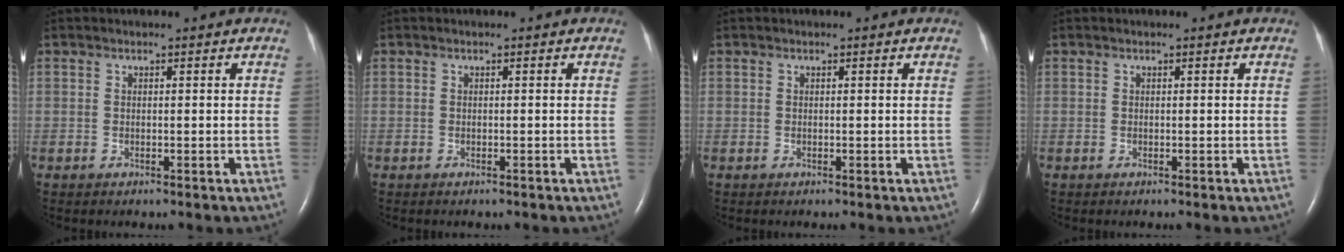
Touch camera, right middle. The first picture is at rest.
{"total": 0.0}
{"total": 0.0}
{"total": 0.0}